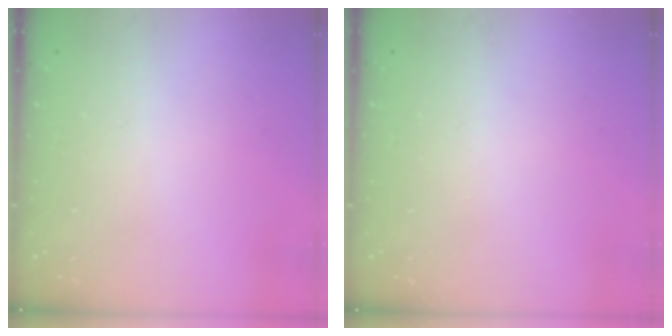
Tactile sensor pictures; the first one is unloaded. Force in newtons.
{"total": 0.0}